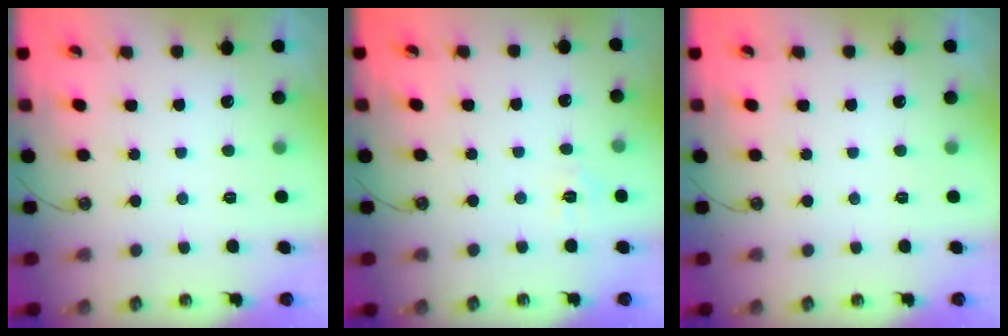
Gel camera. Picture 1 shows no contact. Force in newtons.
{"total": 6.4, "press": 6.3, "slide": 0.7}
{"total": 0.0}